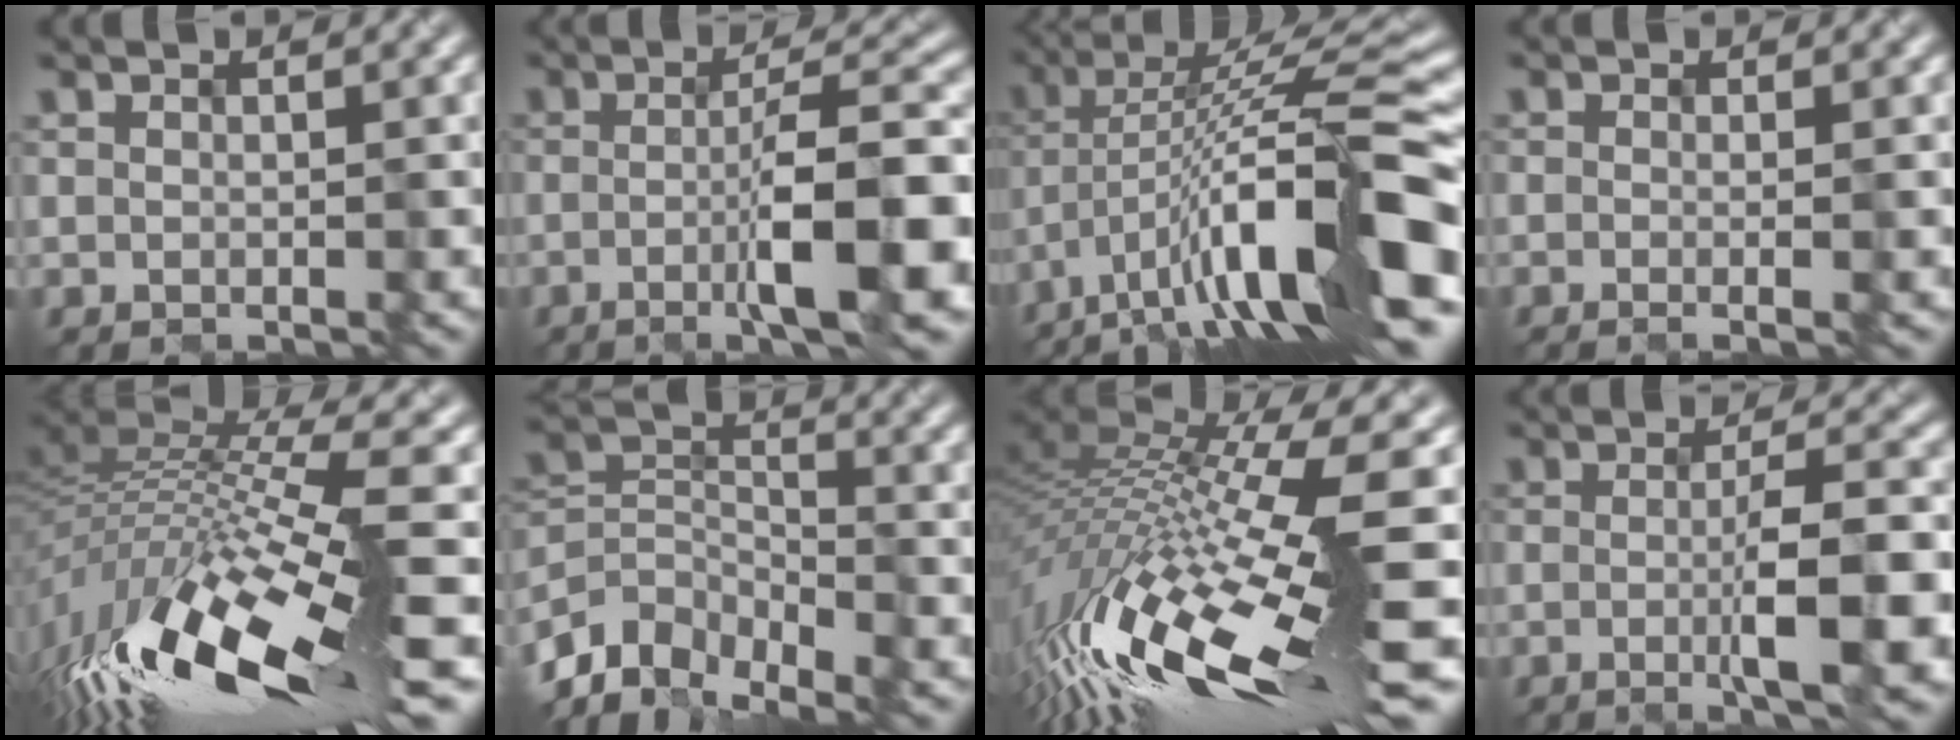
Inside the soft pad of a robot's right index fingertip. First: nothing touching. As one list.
[{"total": 7.8, "force": [-1.6, 1.3, 7.5], "torque": [-0.108, 0.008, -0.028]}, {"total": 13.6, "force": [-5.3, 3.1, 12.2], "torque": [-0.204, 0.022, -0.083]}, {"total": 1.3, "force": [-0.5, 0.3, 1.2], "torque": [-0.014, 0.002, -0.019]}, {"total": 15.3, "force": [-5.8, 4.0, 13.5], "torque": [-0.289, 0.017, -0.106]}, {"total": 7.6, "force": [-6.4, 3.0, 2.6], "torque": [-0.049, -0.005, -0.125]}, {"total": 15.3, "force": [-4.4, 3.1, 14.3], "torque": [-0.300, 0.005, -0.067]}, {"total": 6.0, "force": [-1.3, 0.9, 5.8], "torque": [-0.093, 0.003, -0.022]}]